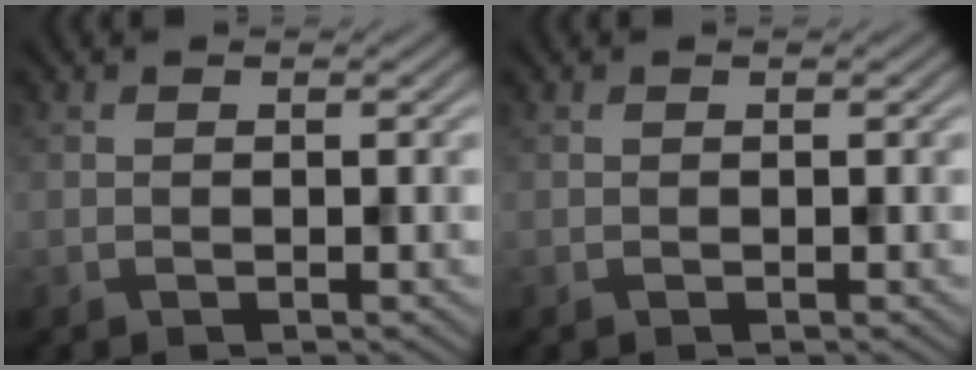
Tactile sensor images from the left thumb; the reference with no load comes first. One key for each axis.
{"total": 0.0}